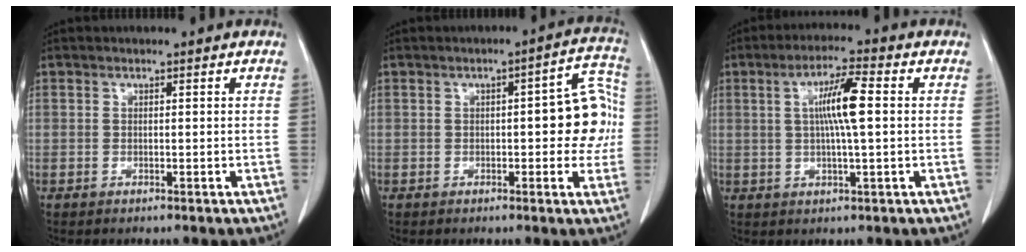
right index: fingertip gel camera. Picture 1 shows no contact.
{"total": 8.9, "force": [-0.2, 2.8, 8.5], "torque": [-0.092, 0.031, -0.003]}
{"total": 7.2, "force": [1.0, 0.3, 7.1], "torque": [-0.132, 0.004, 0.014]}